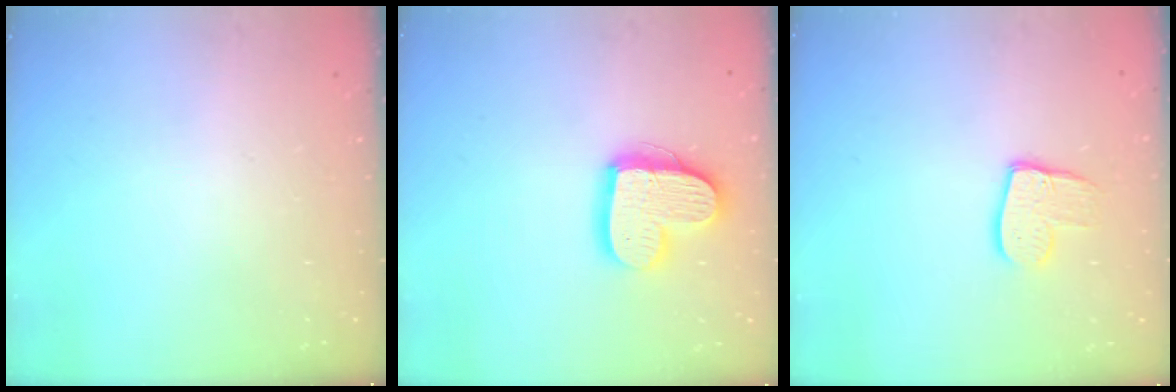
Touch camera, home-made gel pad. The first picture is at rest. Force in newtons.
{"total": 15.7, "press": 15.7, "slide": 1.4}
{"total": 10.0, "press": 9.9, "slide": 0.7}